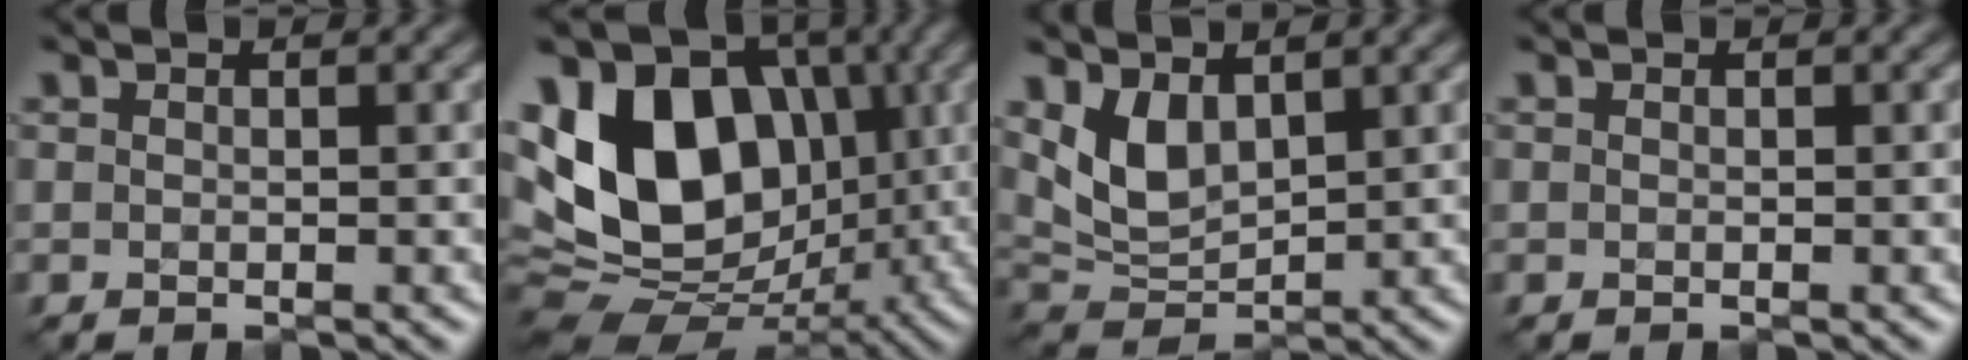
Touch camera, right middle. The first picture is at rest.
{"total": 13.5, "force": [1.1, 9.5, 9.5], "torque": [-0.166, 0.008, 0.001]}
{"total": 4.5, "force": [1.6, 2.6, 3.2], "torque": [-0.074, -0.012, 0.034]}
{"total": 0.0}